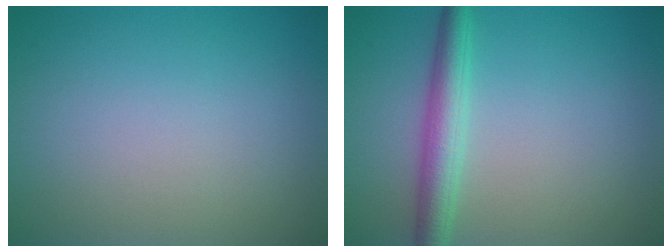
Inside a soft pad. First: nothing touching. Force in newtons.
{"total": 3.5, "press": 3.5, "slide": 0.1}